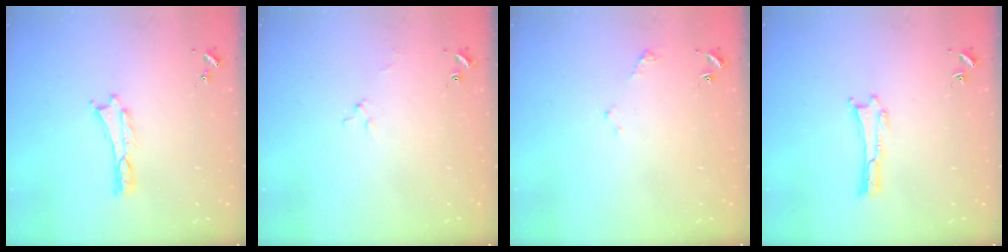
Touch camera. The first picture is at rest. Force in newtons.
{"total": 2.0, "press": 2.0, "slide": 0.2}
{"total": 2.3, "press": 2.2, "slide": 0.3}
{"total": 0.0}